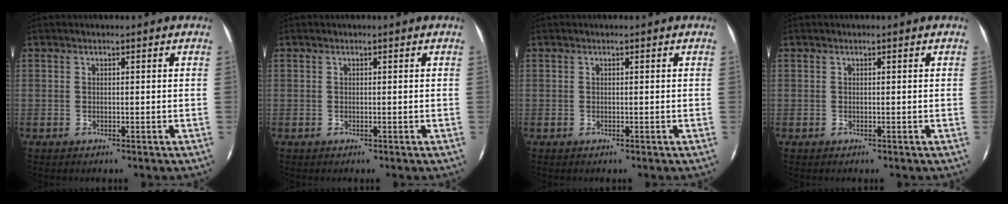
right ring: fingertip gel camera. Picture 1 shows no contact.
{"total": 0.0}
{"total": 0.0}
{"total": 0.0}